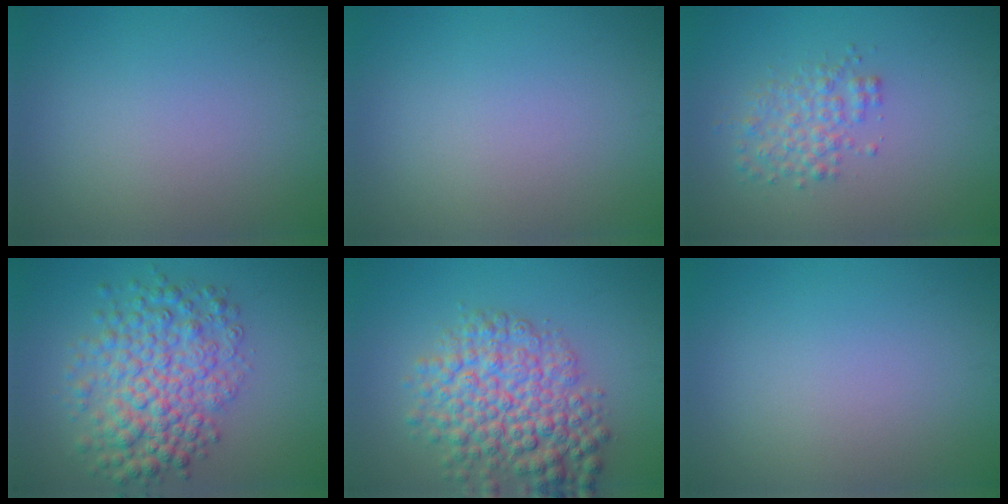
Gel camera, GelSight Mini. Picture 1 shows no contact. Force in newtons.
{"total": 0.0}
{"total": 2.6, "press": 2.6, "slide": 0.1}
{"total": 6.8, "press": 6.8, "slide": 0.2}
{"total": 7.3, "press": 7.3, "slide": 0.3}
{"total": 0.0}